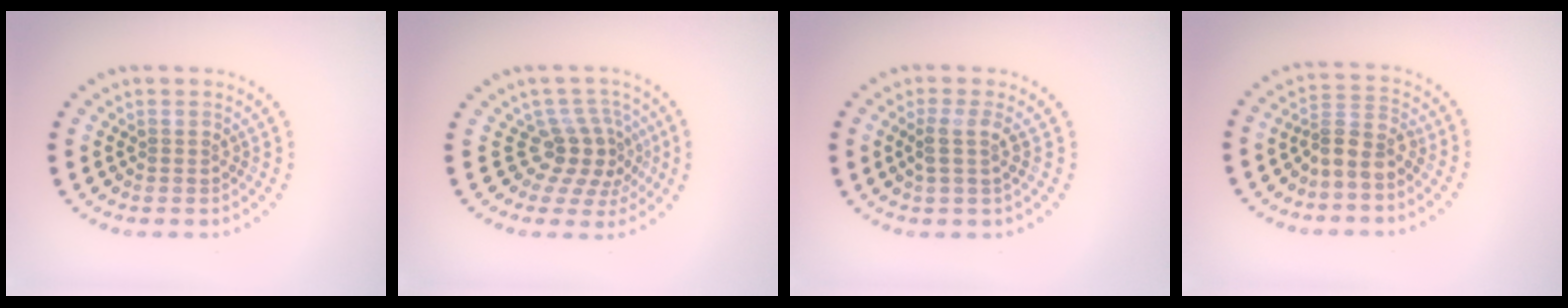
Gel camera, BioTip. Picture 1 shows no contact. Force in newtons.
{"total": 3.7, "press": 2.6, "slide": 2.6}
{"total": 1.8, "press": 1.4, "slide": 1.2}
{"total": 2.8, "press": 2.3, "slide": 1.6}